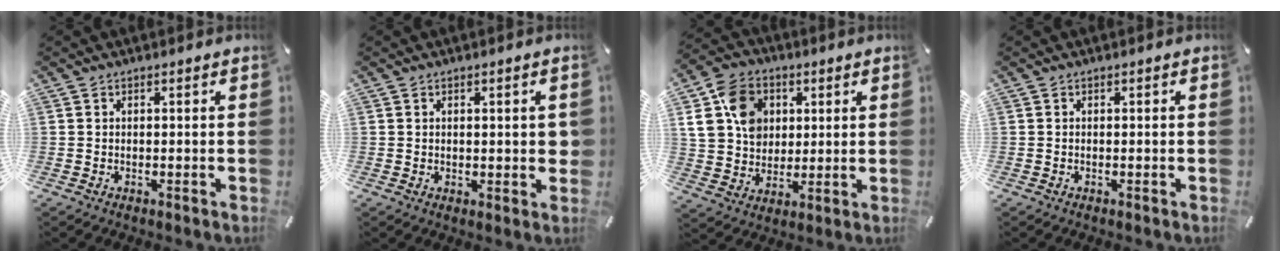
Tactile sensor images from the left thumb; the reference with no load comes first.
{"total": 1.6, "force": [0.6, 1.1, 1.0], "torque": [-0.004, -0.001, 0.006]}
{"total": 13.4, "force": [3.7, 11.1, 6.5], "torque": [-0.138, 0.004, 0.072]}
{"total": 0.0}